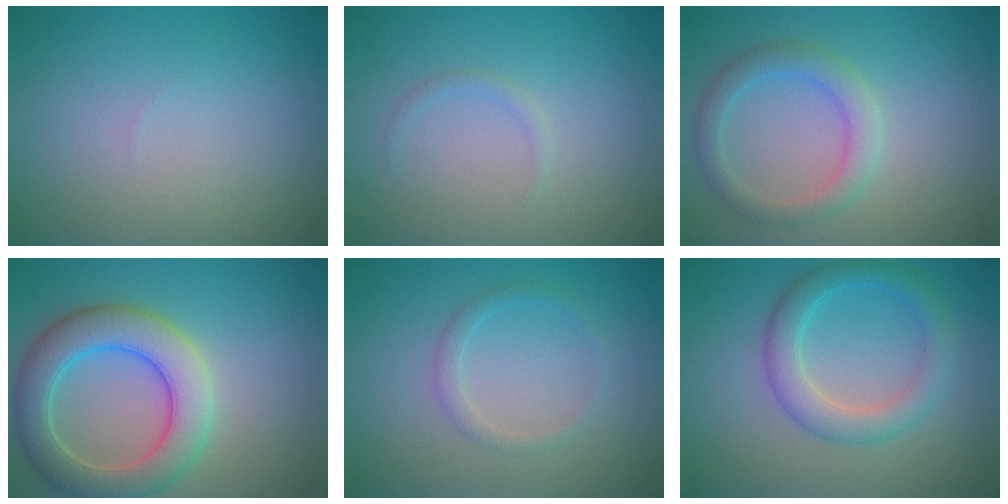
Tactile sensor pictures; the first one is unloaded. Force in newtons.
{"total": 0.7, "press": 0.7, "slide": 0.1}
{"total": 3.0, "press": 3.0, "slide": 0.2}
{"total": 6.8, "press": 6.8, "slide": 0.7}
{"total": 1.4, "press": 1.4, "slide": 0.0}
{"total": 3.8, "press": 3.8, "slide": 0.1}